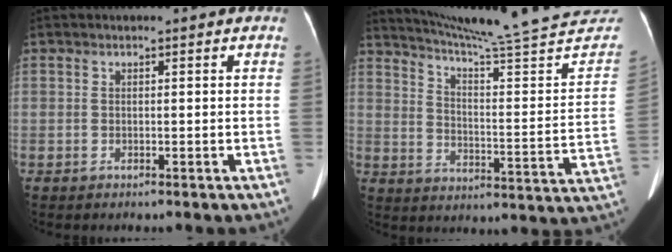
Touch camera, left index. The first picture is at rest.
{"total": 30.3, "force": [27.8, 0.3, 12.1], "torque": [-0.189, -0.122, 0.353]}